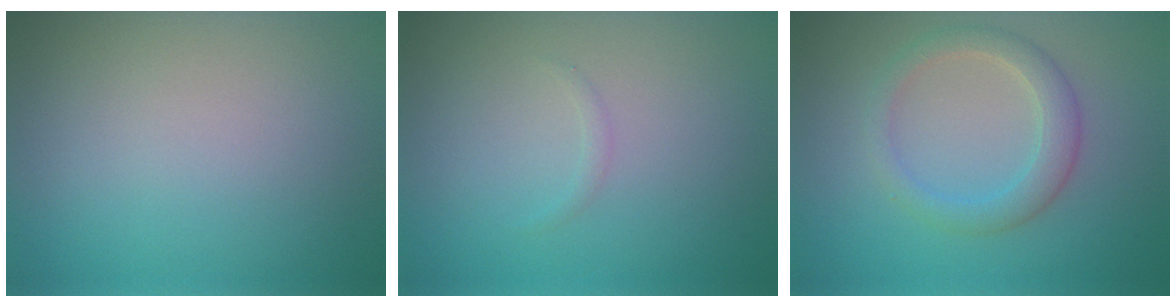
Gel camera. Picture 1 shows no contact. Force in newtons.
{"total": 0.5, "press": 0.5, "slide": 0.0}
{"total": 2.9, "press": 2.9, "slide": 0.2}